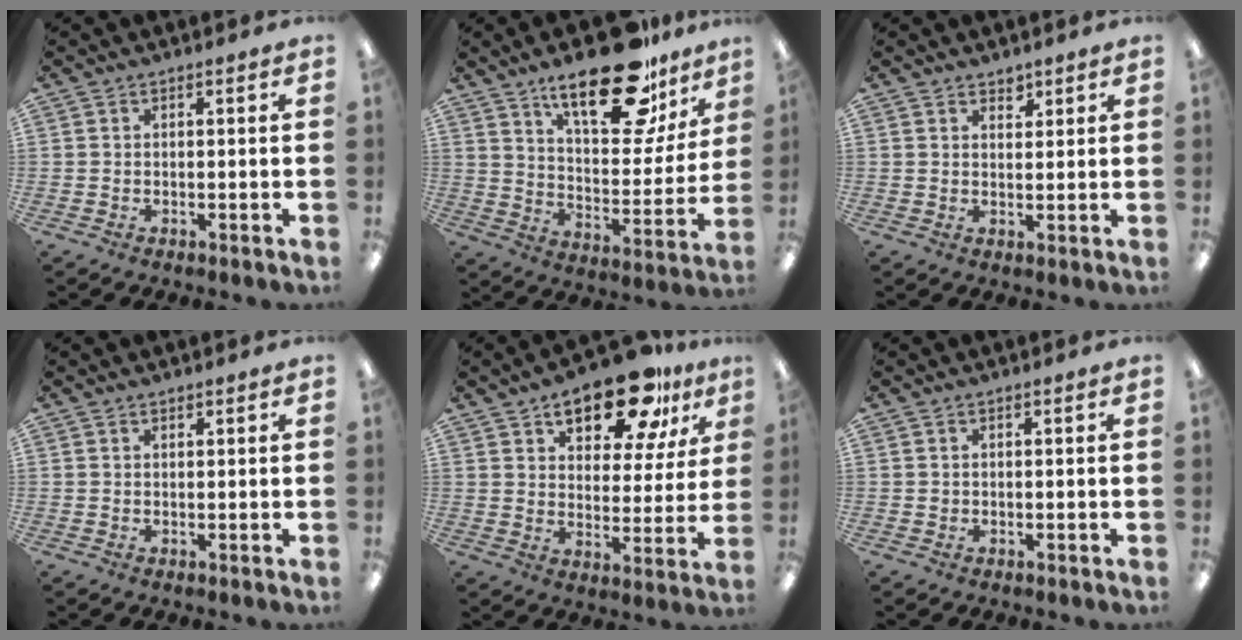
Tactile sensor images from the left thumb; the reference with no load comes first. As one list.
[{"total": 24.2, "force": [16.0, 9.9, 15.2], "torque": [-0.222, -0.088, 0.266]}, {"total": 2.5, "force": [2.2, 1.2, 0.4], "torque": [0.007, -0.014, 0.039]}, {"total": 0.8, "force": [0.8, 0.2, 0.2], "torque": [-0.004, -0.001, 0.015]}, {"total": 17.0, "force": [11.5, 7.4, 10.0], "torque": [-0.146, -0.055, 0.193]}, {"total": 0.6, "force": [0.3, 0.5, 0.0], "torque": [-0.002, 0.003, 0.005]}]